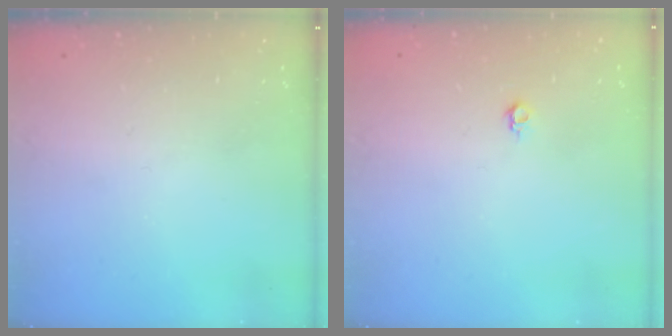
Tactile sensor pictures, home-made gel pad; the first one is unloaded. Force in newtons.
{"total": 4.0, "press": 4.0, "slide": 0.6}